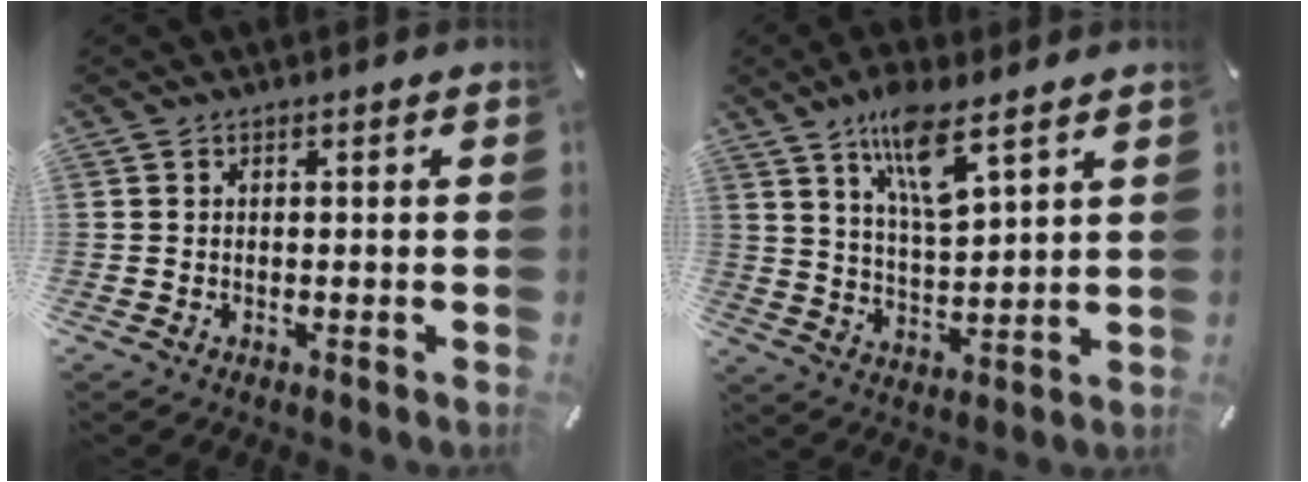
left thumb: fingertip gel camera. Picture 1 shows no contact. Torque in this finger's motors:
{"motor_torque": [0.76, 0.75, 1.52, -1.25, 0.48]}